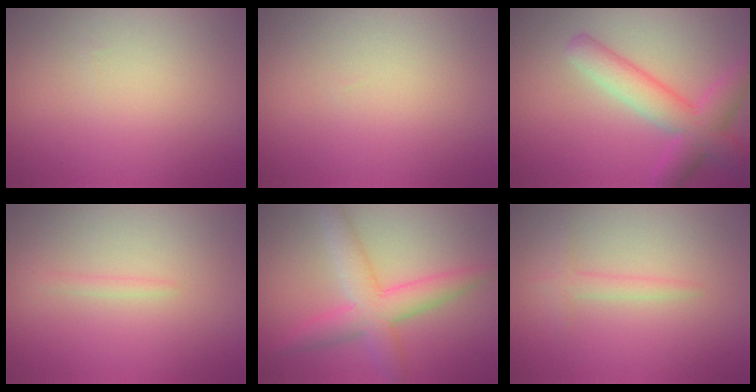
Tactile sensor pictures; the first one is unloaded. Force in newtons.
{"total": 0.0}
{"total": 5.7, "press": 5.6, "slide": 0.2}
{"total": 0.8, "press": 0.7, "slide": 0.1}
{"total": 5.0, "press": 5.0, "slide": 0.3}
{"total": 1.5, "press": 1.5, "slide": 0.1}